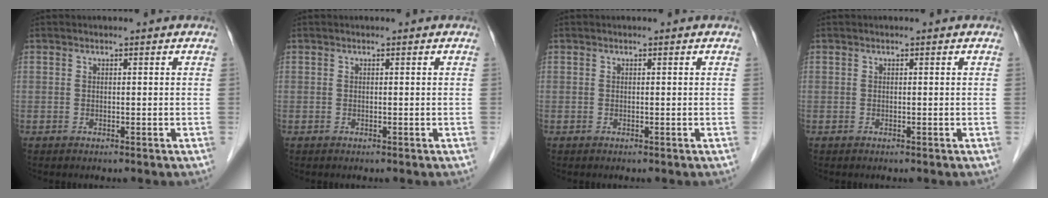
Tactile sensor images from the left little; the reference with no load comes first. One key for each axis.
{"total": 0.0}
{"total": 0.0}
{"total": 0.0}